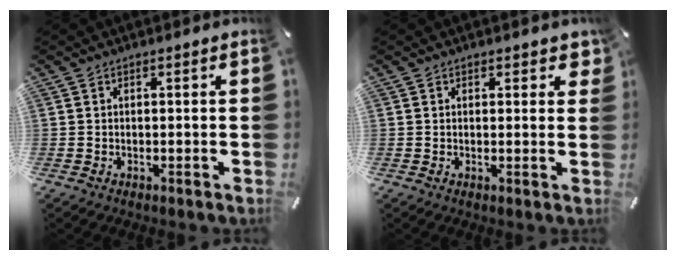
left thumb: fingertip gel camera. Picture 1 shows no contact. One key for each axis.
{"total": 1.8, "fx": 1.2, "fy": 1.0, "fz": 0.9, "tx": -0.004, "ty": -0.001, "tz": 0.017}